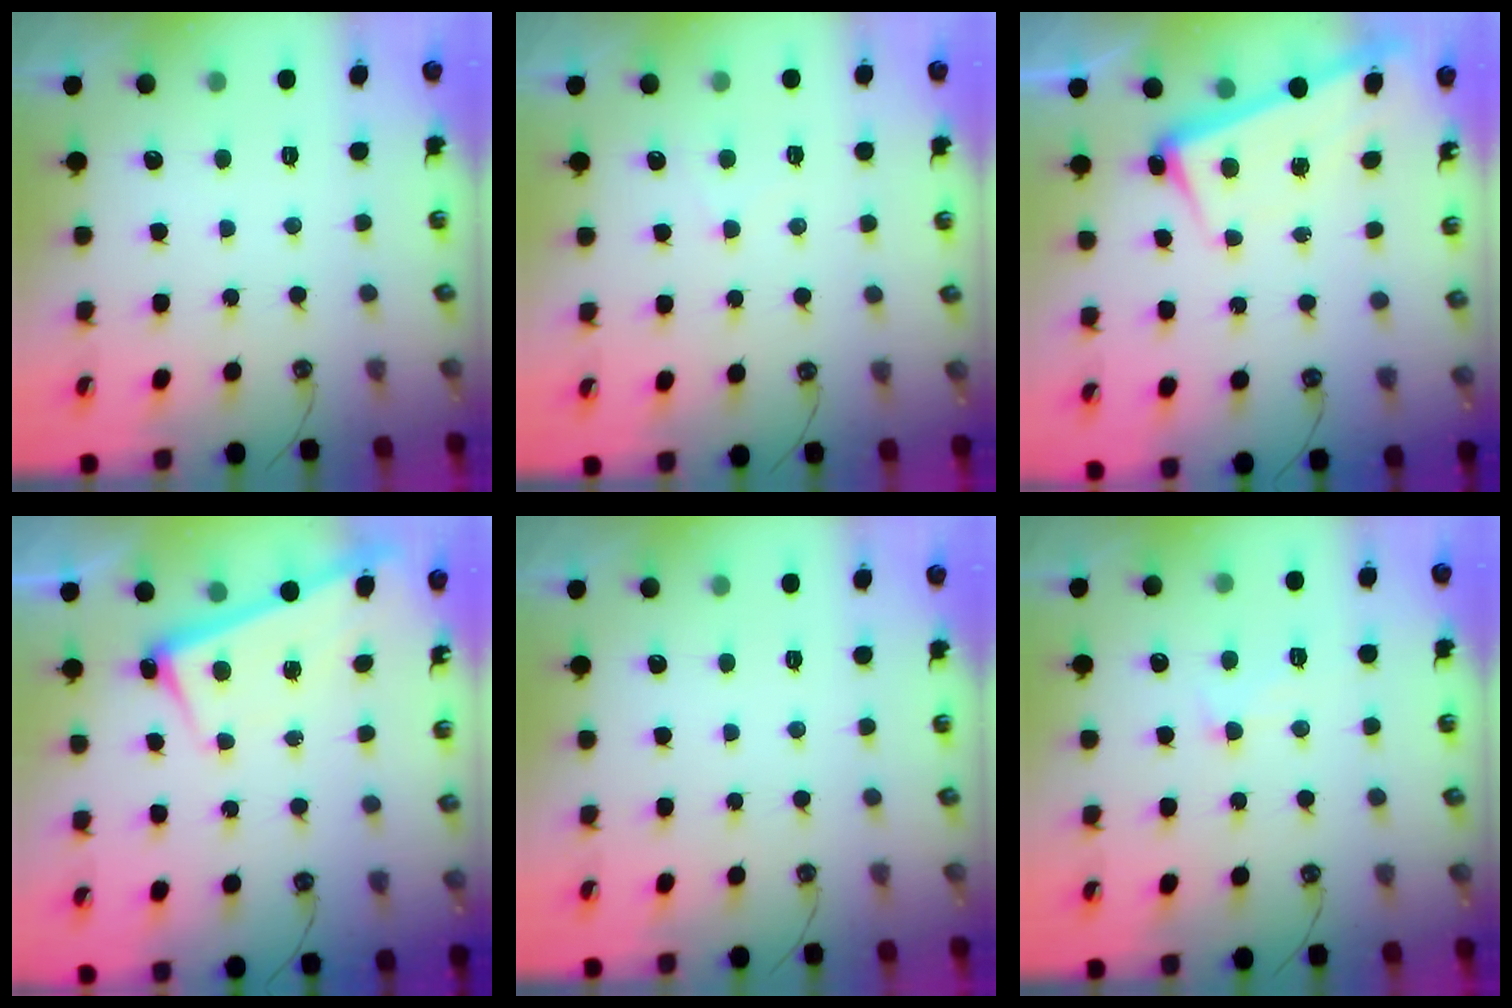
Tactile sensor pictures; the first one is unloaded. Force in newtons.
{"total": 0.7, "press": 0.6, "slide": 0.4}
{"total": 2.2, "press": 2.0, "slide": 0.9}
{"total": 2.8, "press": 2.8, "slide": 0.4}
{"total": 0.0}
{"total": 2.6, "press": 2.5, "slide": 0.6}